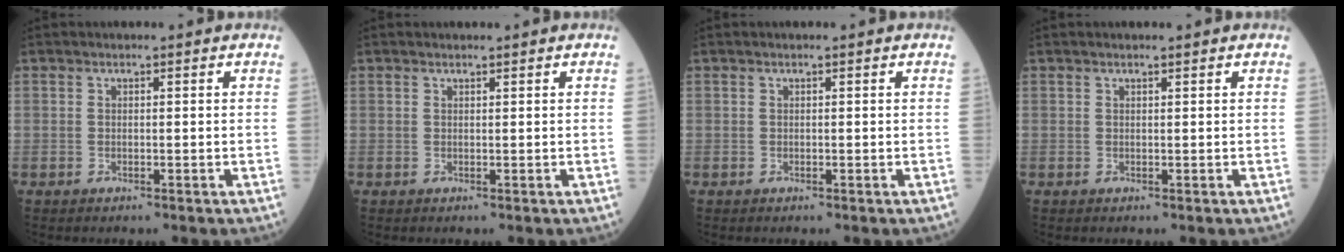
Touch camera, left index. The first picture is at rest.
{"total": 0.6, "force": [0.6, 0.0, 0.2], "torque": [-0.007, 0.004, 0.010]}
{"total": 0.0}
{"total": 0.7, "force": [0.6, 0.0, 0.4], "torque": [-0.009, 0.005, 0.010]}